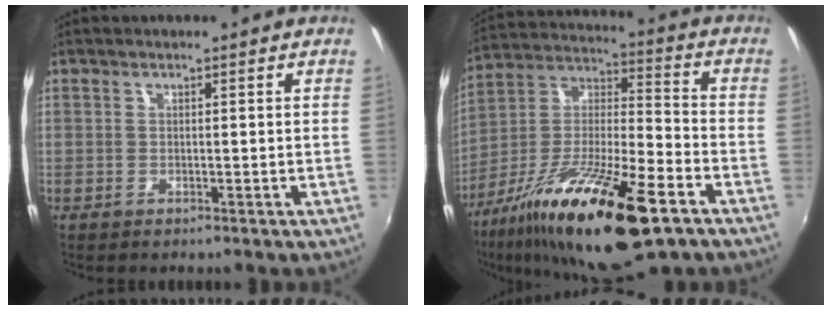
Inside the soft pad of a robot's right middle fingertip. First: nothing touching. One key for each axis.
{"total": 24.5, "fx": -13.9, "fy": 5.7, "fz": 19.3, "tx": -0.340, "ty": -0.031, "tz": -0.245}